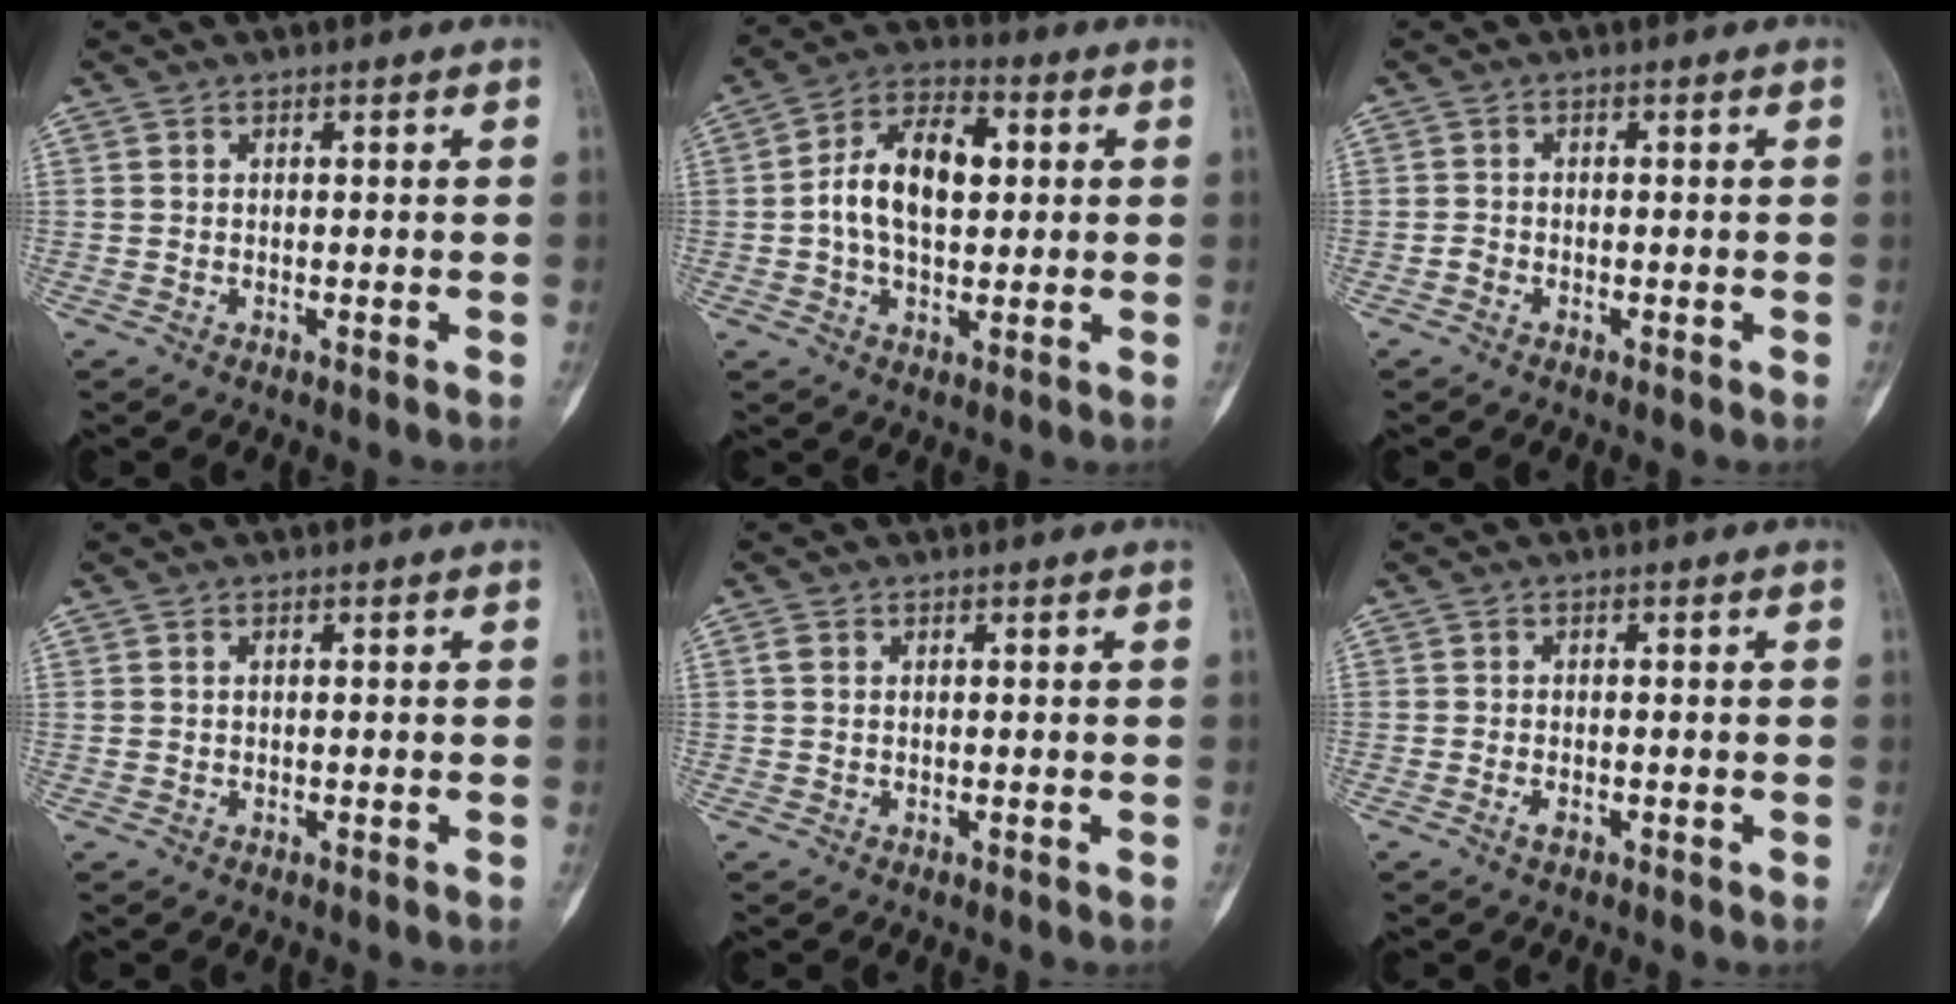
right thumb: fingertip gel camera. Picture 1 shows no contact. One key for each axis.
{"total": 12.8, "fx": 1.1, "fy": 7.7, "fz": 10.2, "tx": -0.166, "ty": 0.023, "tz": 0.012}
{"total": 1.0, "fx": -0.6, "fy": 0.6, "fz": 0.3, "tx": -0.007, "ty": 0.002, "tz": -0.016}
{"total": 0.6, "fx": 0.3, "fy": 0.4, "fz": 0.4, "tx": -0.009, "ty": 0.006, "tz": 0.007}
{"total": 1.4, "fx": 0.4, "fy": 0.9, "fz": 0.9, "tx": -0.024, "ty": 0.003, "tz": 0.011}
{"total": 1.3, "fx": -0.7, "fy": 0.7, "fz": 0.9, "tx": -0.021, "ty": 0.002, "tz": -0.013}